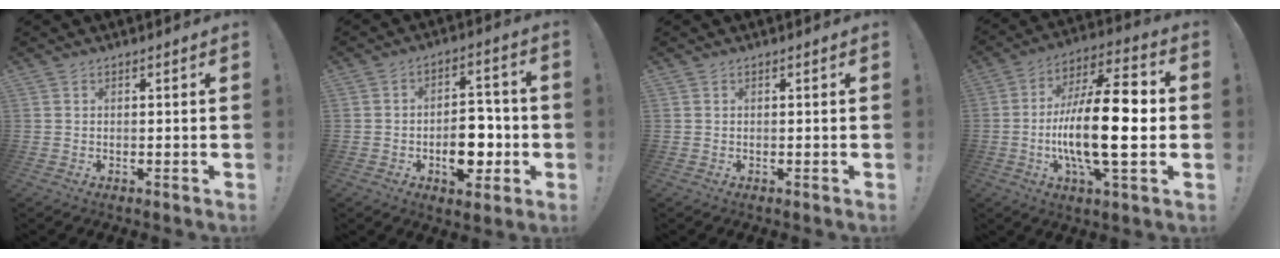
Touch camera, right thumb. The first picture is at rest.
{"total": 11.7, "force": [-3.4, 7.2, 8.6], "torque": [-0.130, 0.025, -0.050]}
{"total": 0.0}
{"total": 21.8, "force": [-2.5, 6.5, 20.7], "torque": [-0.378, -0.001, -0.044]}